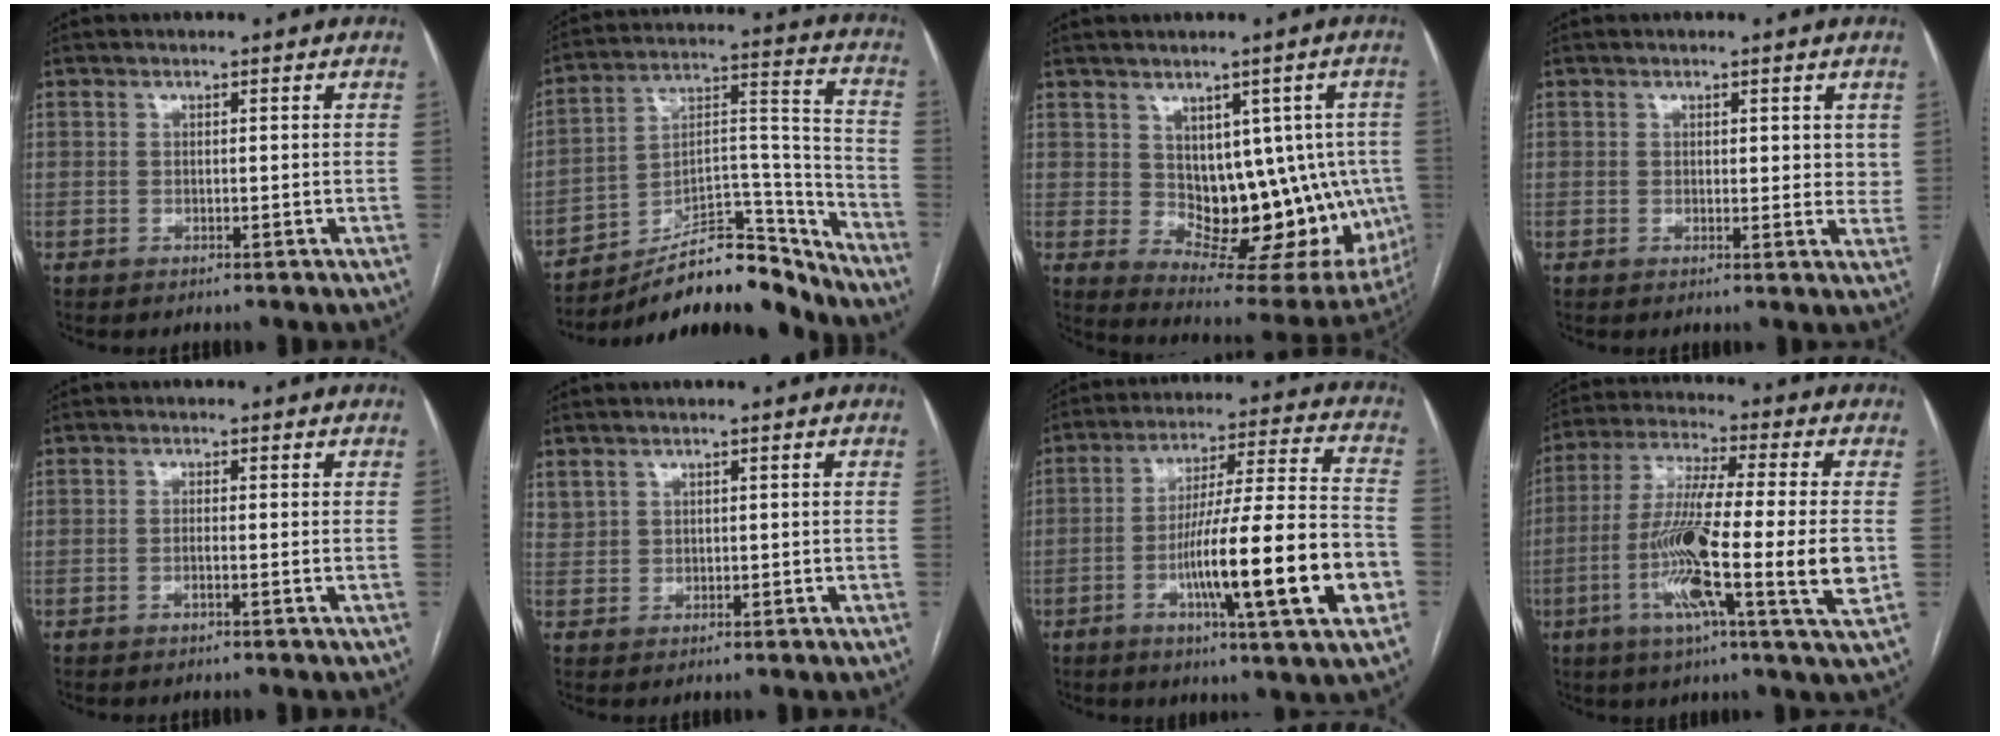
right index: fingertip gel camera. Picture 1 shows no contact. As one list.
[{"total": 20.0, "force": [-17.0, 5.4, 9.0], "torque": [-0.122, 0.050, -0.271]}, {"total": 14.7, "force": [0.1, 8.6, 11.9], "torque": [-0.126, 0.013, 0.027]}, {"total": 3.3, "force": [1.3, 1.9, 2.4], "torque": [-0.015, -0.008, 0.012]}, {"total": 1.1, "force": [-0.3, -0.1, 1.0], "torque": [-0.019, 0.000, -0.004]}, {"total": 2.0, "force": [1.5, 1.1, 0.7], "torque": [-0.018, 0.007, 0.039]}, {"total": 20.1, "force": [-6.0, 0.8, 19.2], "torque": [-0.285, -0.002, -0.090]}, {"total": 18.6, "force": [-3.5, 0.4, 18.3], "torque": [-0.310, -0.016, -0.066]}]